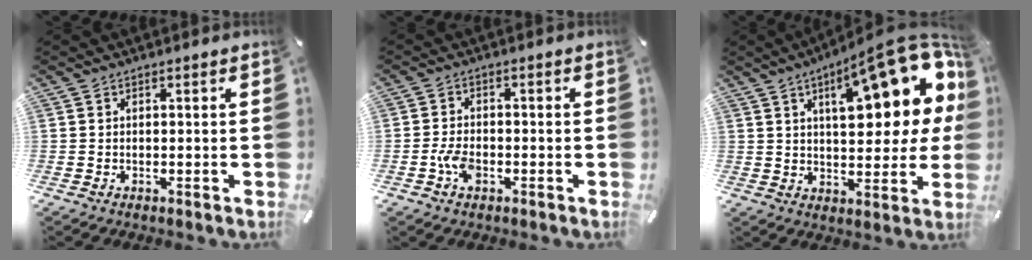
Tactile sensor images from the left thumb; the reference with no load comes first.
{"total": 4.4, "force": [-1.8, 2.7, 3.0], "torque": [-0.062, 0.007, -0.033]}
{"total": 23.6, "force": [10.0, 8.9, 19.5], "torque": [-0.276, -0.053, 0.153]}